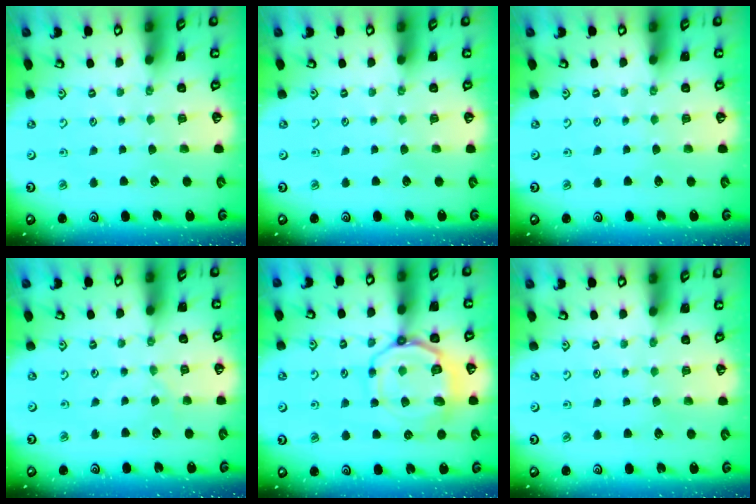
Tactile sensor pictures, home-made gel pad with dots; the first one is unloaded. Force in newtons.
{"total": 0.0}
{"total": 0.0}
{"total": 0.0}
{"total": 12.6, "press": 12.5, "slide": 1.4}
{"total": 0.9, "press": 0.9, "slide": 0.1}